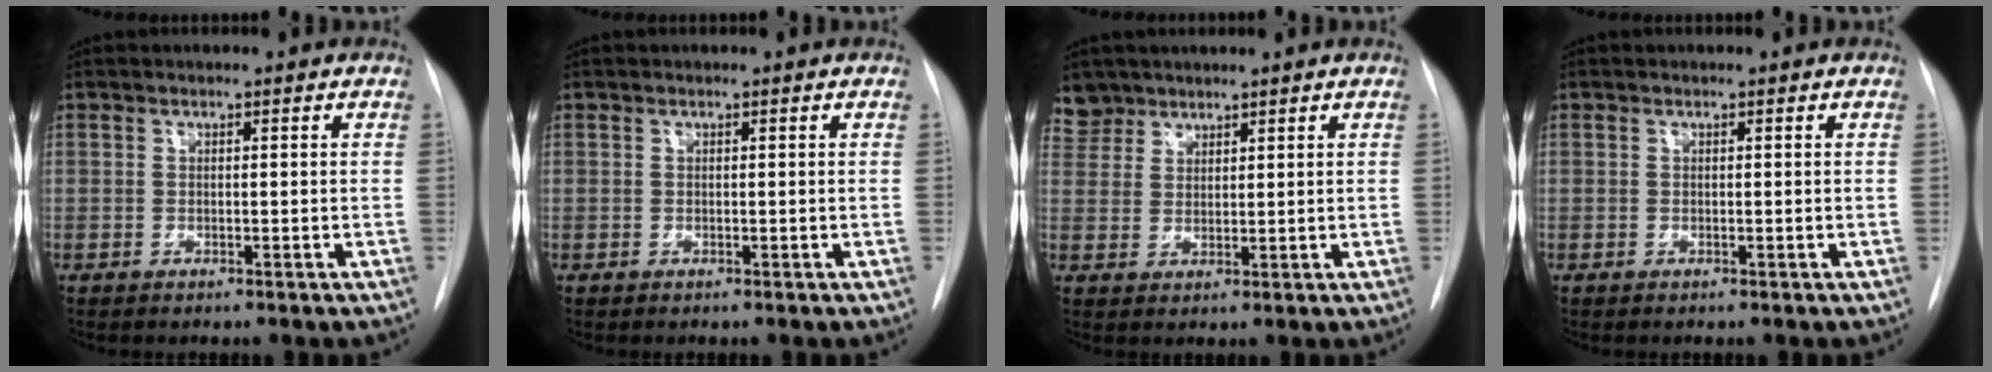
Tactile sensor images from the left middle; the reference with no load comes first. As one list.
[{"total": 0.0}, {"total": 3.9, "force": [3.3, 2.1, -0.5], "torque": [0.018, 0.004, 0.065]}, {"total": 0.0}]